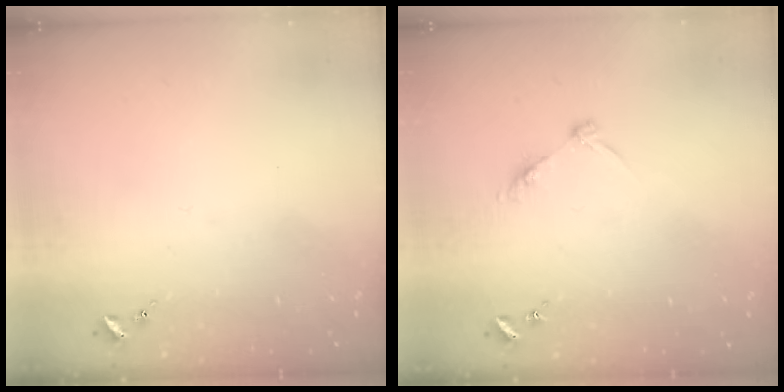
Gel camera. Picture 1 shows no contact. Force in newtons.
{"total": 6.2, "press": 6.2, "slide": 0.7}